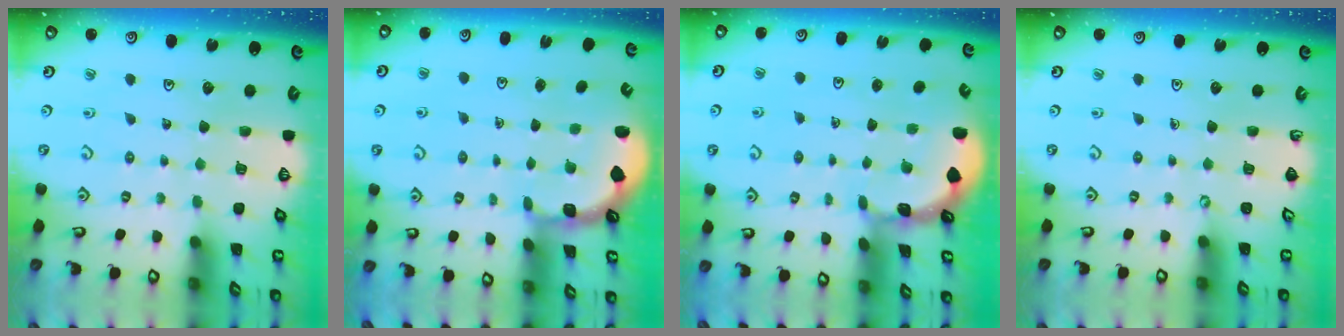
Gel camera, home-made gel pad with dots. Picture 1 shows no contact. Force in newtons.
{"total": 1.7, "press": 1.6, "slide": 0.5}
{"total": 1.4, "press": 1.4, "slide": 0.1}
{"total": 0.0}